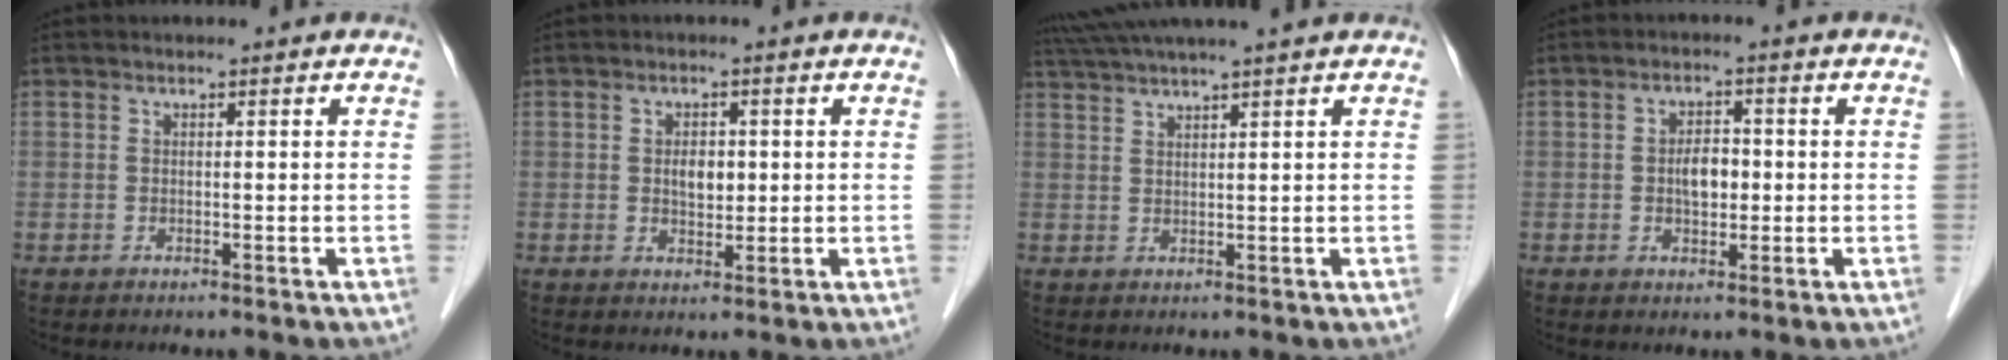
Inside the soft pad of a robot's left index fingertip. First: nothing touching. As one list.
[{"total": 3.0, "force": [0.3, 1.9, 2.4], "torque": [-0.039, 0.004, 0.008]}, {"total": 8.2, "force": [6.9, -1.5, 4.1], "torque": [-0.067, 0.031, 0.106]}, {"total": 3.7, "force": [-0.3, 2.1, 3.0], "torque": [-0.054, 0.008, -0.003]}]